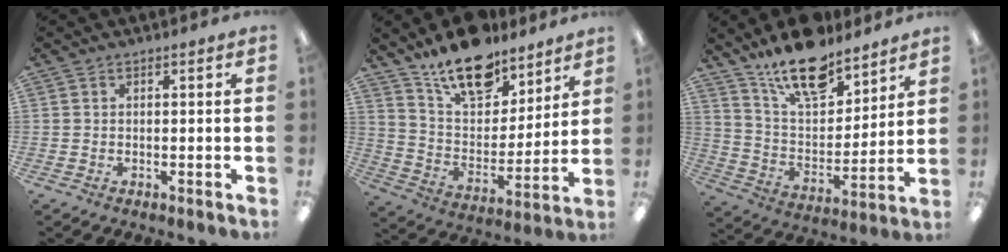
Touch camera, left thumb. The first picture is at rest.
{"total": 17.2, "force": [13.4, 7.9, 7.3], "torque": [-0.127, -0.086, 0.239]}
{"total": 17.2, "force": [13.5, 7.0, 8.0], "torque": [-0.142, -0.083, 0.240]}